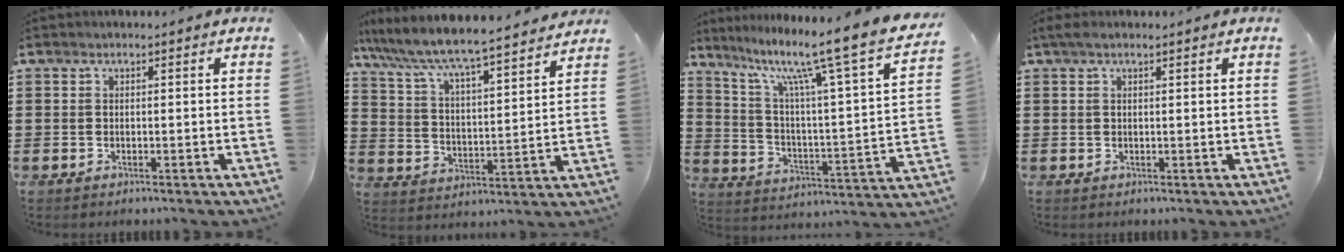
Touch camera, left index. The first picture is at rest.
{"total": 6.3, "force": [6.0, 0.1, 2.0], "torque": [-0.069, -0.045, 0.098]}
{"total": 11.0, "force": [8.7, -0.4, 6.8], "torque": [-0.141, -0.081, 0.127]}
{"total": 1.1, "force": [0.5, 0.0, 1.0], "torque": [-0.020, -0.001, 0.010]}